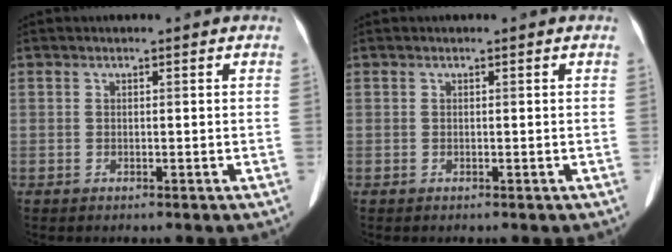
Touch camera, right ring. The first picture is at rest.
{"total": 0.0}